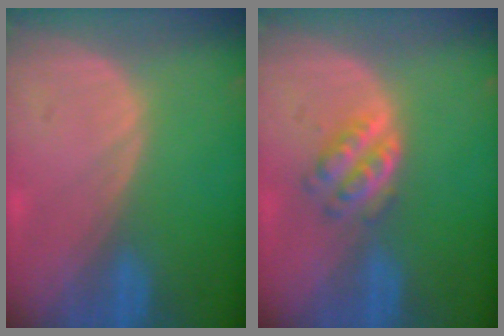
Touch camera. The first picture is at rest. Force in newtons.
{"total": 4.1, "press": 4.0, "slide": 0.9}